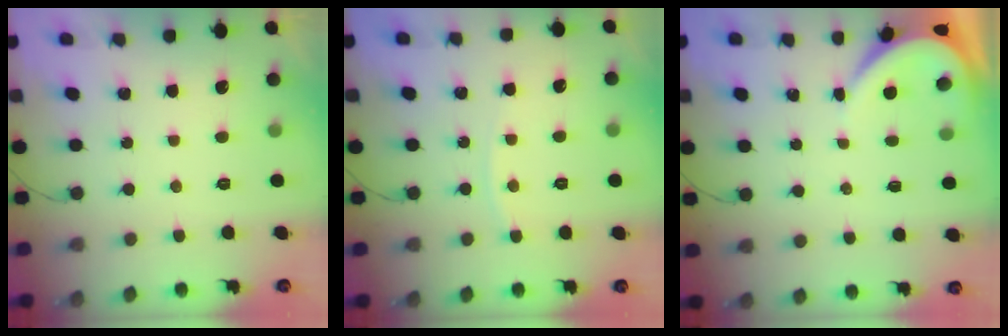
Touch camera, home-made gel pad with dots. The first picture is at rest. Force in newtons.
{"total": 6.3, "press": 6.3, "slide": 0.7}
{"total": 3.5, "press": 3.4, "slide": 0.5}